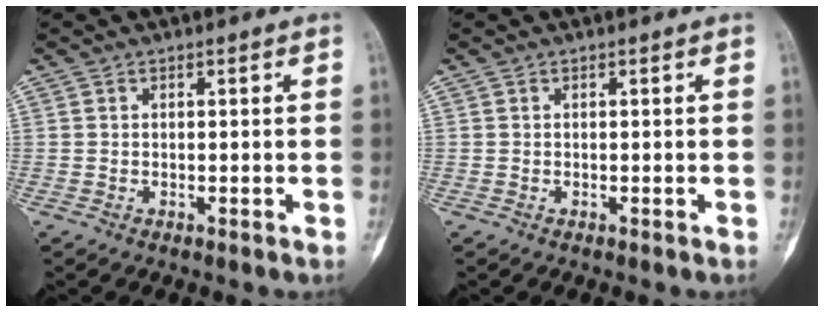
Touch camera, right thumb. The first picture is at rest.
{"total": 0.0}